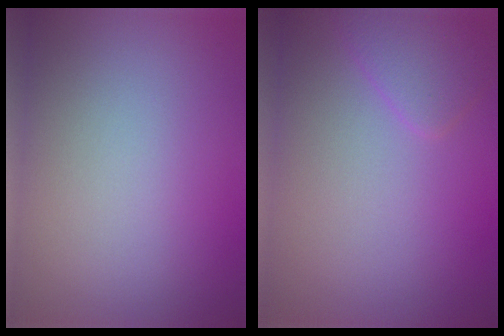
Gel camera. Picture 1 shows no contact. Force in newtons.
{"total": 2.2, "press": 2.2, "slide": 0.1}